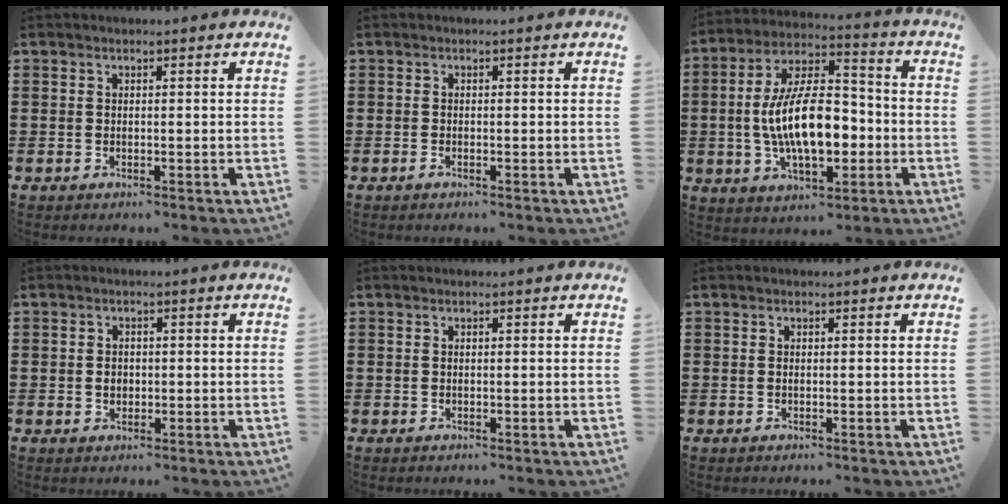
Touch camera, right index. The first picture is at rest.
{"total": 0.5, "force": [-0.4, 0.1, 0.3], "torque": [-0.007, -0.003, -0.006]}
{"total": 13.6, "force": [-2.0, 6.6, 11.7], "torque": [-0.234, 0.004, -0.038]}
{"total": 1.6, "force": [-0.2, 1.2, 1.1], "torque": [-0.024, 0.001, -0.004]}
{"total": 0.0}
{"total": 0.0}